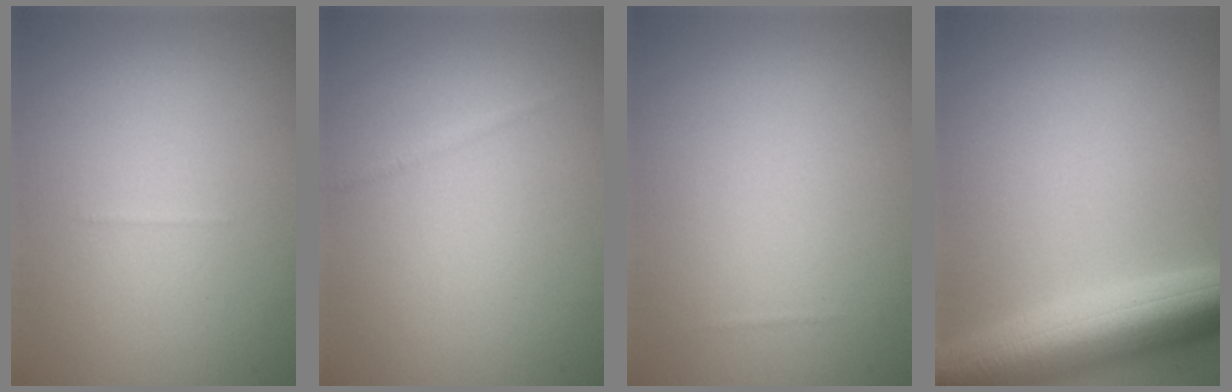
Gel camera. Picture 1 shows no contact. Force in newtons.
{"total": 0.5, "press": 0.5, "slide": 0.0}
{"total": 0.0}
{"total": 8.9, "press": 8.9, "slide": 0.3}